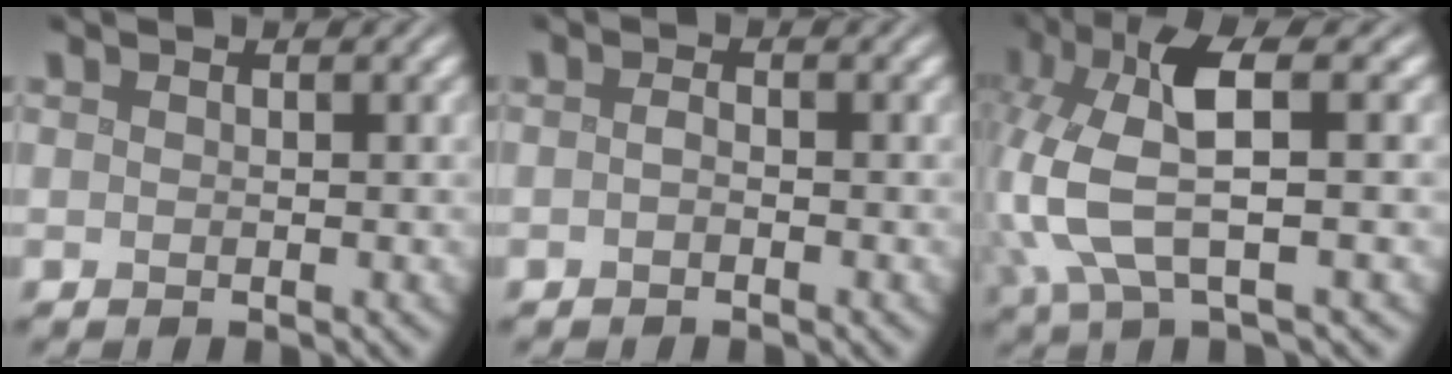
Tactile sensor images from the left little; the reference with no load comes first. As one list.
[{"total": 0.8, "force": [-0.4, 0.3, 0.6], "torque": [-0.015, 0.000, -0.009]}, {"total": 7.3, "force": [0.8, 2.2, 6.9], "torque": [-0.169, 0.002, 0.019]}]